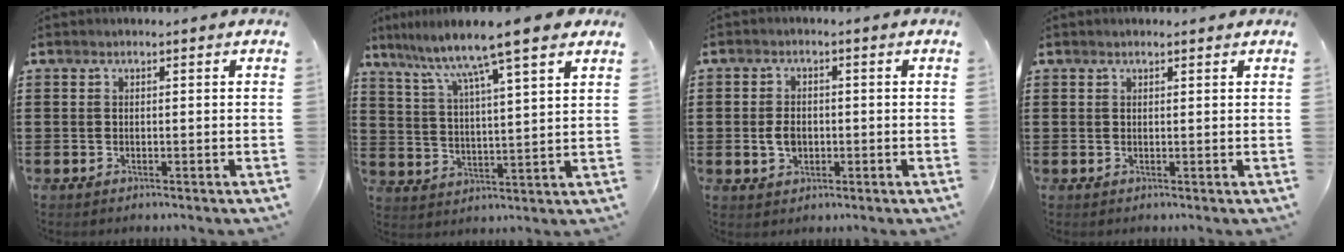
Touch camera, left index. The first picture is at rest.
{"total": 8.3, "force": [6.8, -0.5, 4.8], "torque": [-0.120, -0.042, 0.108]}
{"total": 3.2, "force": [-0.3, 2.1, 2.4], "torque": [-0.055, 0.001, -0.009]}
{"total": 0.7, "force": [0.6, 0.1, 0.4], "torque": [-0.008, 0.000, 0.012]}